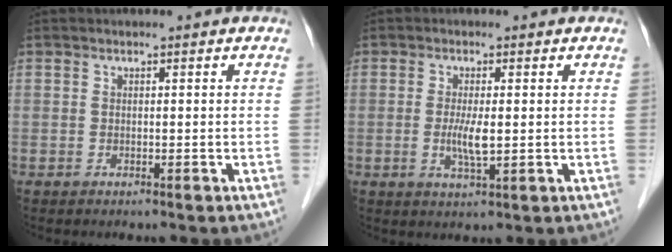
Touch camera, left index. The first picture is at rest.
{"total": 3.5, "force": [-0.2, 0.6, 3.5], "torque": [-0.074, -0.007, -0.001]}